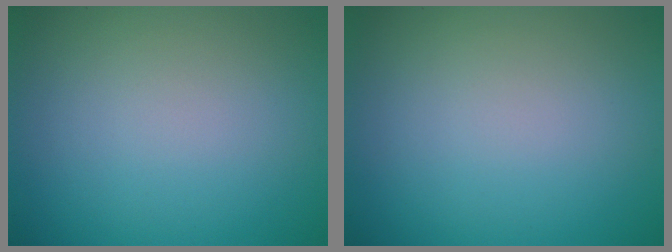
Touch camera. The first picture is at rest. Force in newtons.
{"total": 0.0}